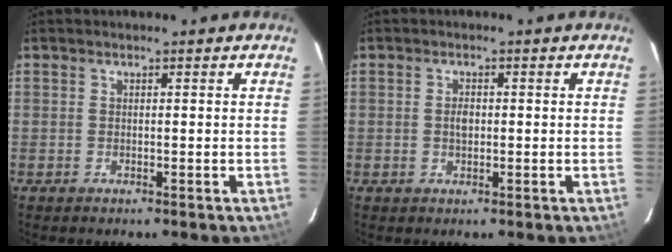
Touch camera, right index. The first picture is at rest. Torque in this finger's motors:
{"motor_torque": [0.53, 0.08, 0.23, 0.04]}